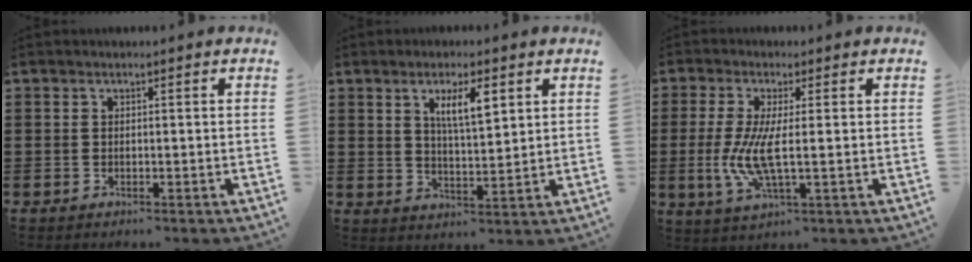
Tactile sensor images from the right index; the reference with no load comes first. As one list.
[{"total": 5.6, "force": [2.6, 1.6, 4.7], "torque": [-0.092, 0.005, 0.041]}, {"total": 7.7, "force": [-0.4, 1.8, 7.4], "torque": [-0.161, -0.016, -0.010]}]